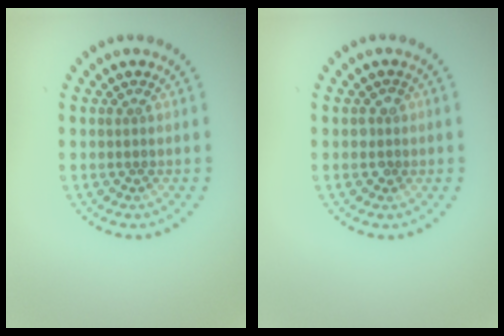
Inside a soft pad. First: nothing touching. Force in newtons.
{"total": 1.1, "press": 1.1, "slide": 0.4}